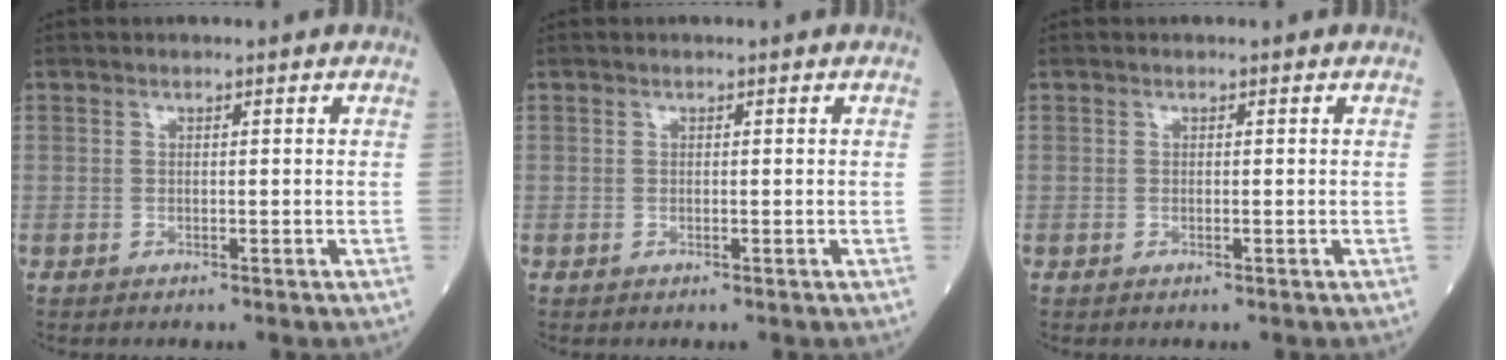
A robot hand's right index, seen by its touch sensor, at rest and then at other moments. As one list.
[{"total": 0.0}, {"total": 0.0}]